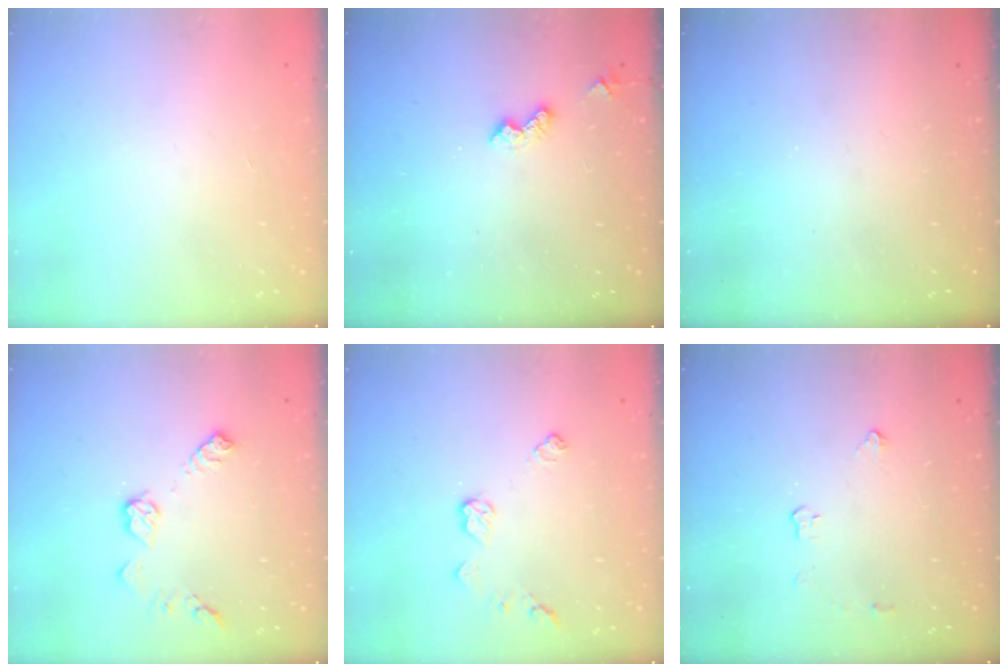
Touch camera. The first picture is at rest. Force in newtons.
{"total": 4.3, "press": 4.2, "slide": 0.7}
{"total": 0.0}
{"total": 9.2, "press": 9.2, "slide": 0.4}
{"total": 7.2, "press": 7.2, "slide": 0.2}
{"total": 2.8, "press": 2.8, "slide": 0.5}